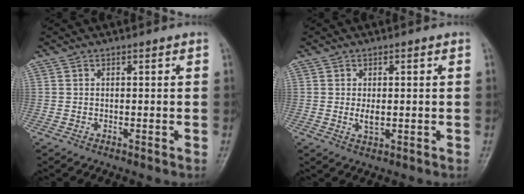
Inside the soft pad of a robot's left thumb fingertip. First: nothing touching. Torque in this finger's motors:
{"motor_torque": [0.07, 0.08, 0.26, 0.05, 0.01]}